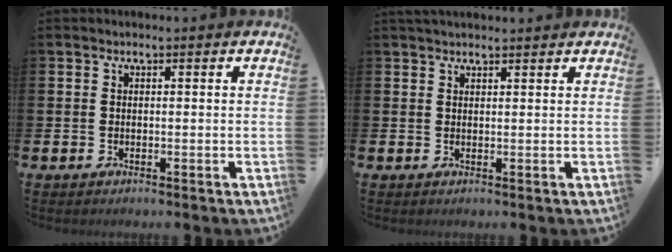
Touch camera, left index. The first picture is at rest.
{"total": 1.6, "force": [1.5, 0.3, 0.3], "torque": [0.000, -0.002, 0.026]}